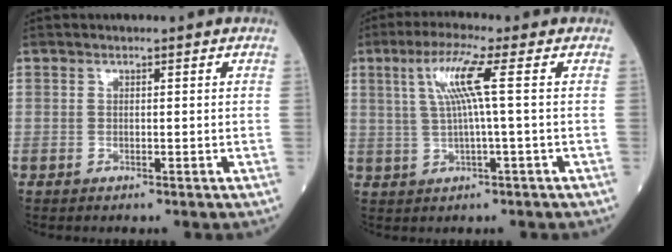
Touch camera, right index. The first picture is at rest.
{"total": 6.5, "force": [1.5, -0.9, 6.2], "torque": [-0.125, 0.015, 0.035]}